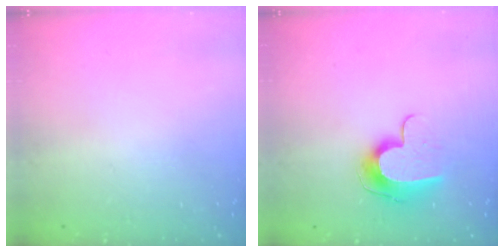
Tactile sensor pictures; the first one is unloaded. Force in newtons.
{"total": 9.8, "press": 9.8, "slide": 0.1}